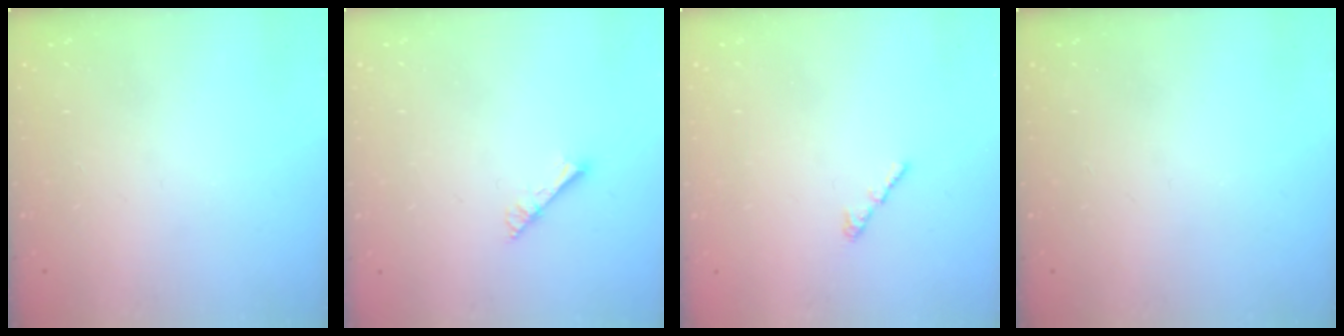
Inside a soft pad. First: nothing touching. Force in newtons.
{"total": 2.9, "press": 2.9, "slide": 0.3}
{"total": 1.3, "press": 1.2, "slide": 0.6}
{"total": 0.0}